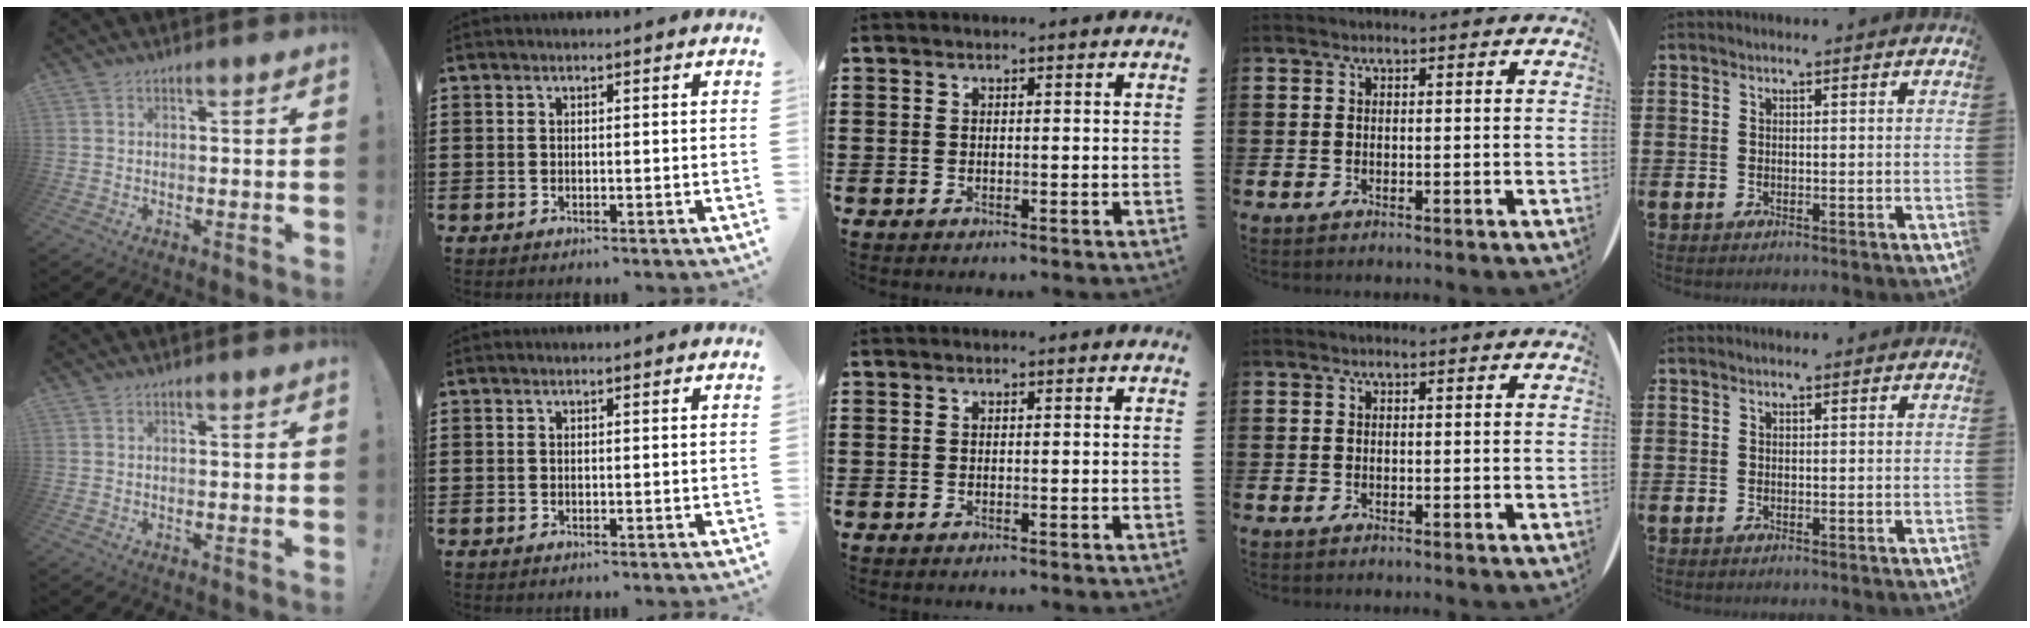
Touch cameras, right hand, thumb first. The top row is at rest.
{}